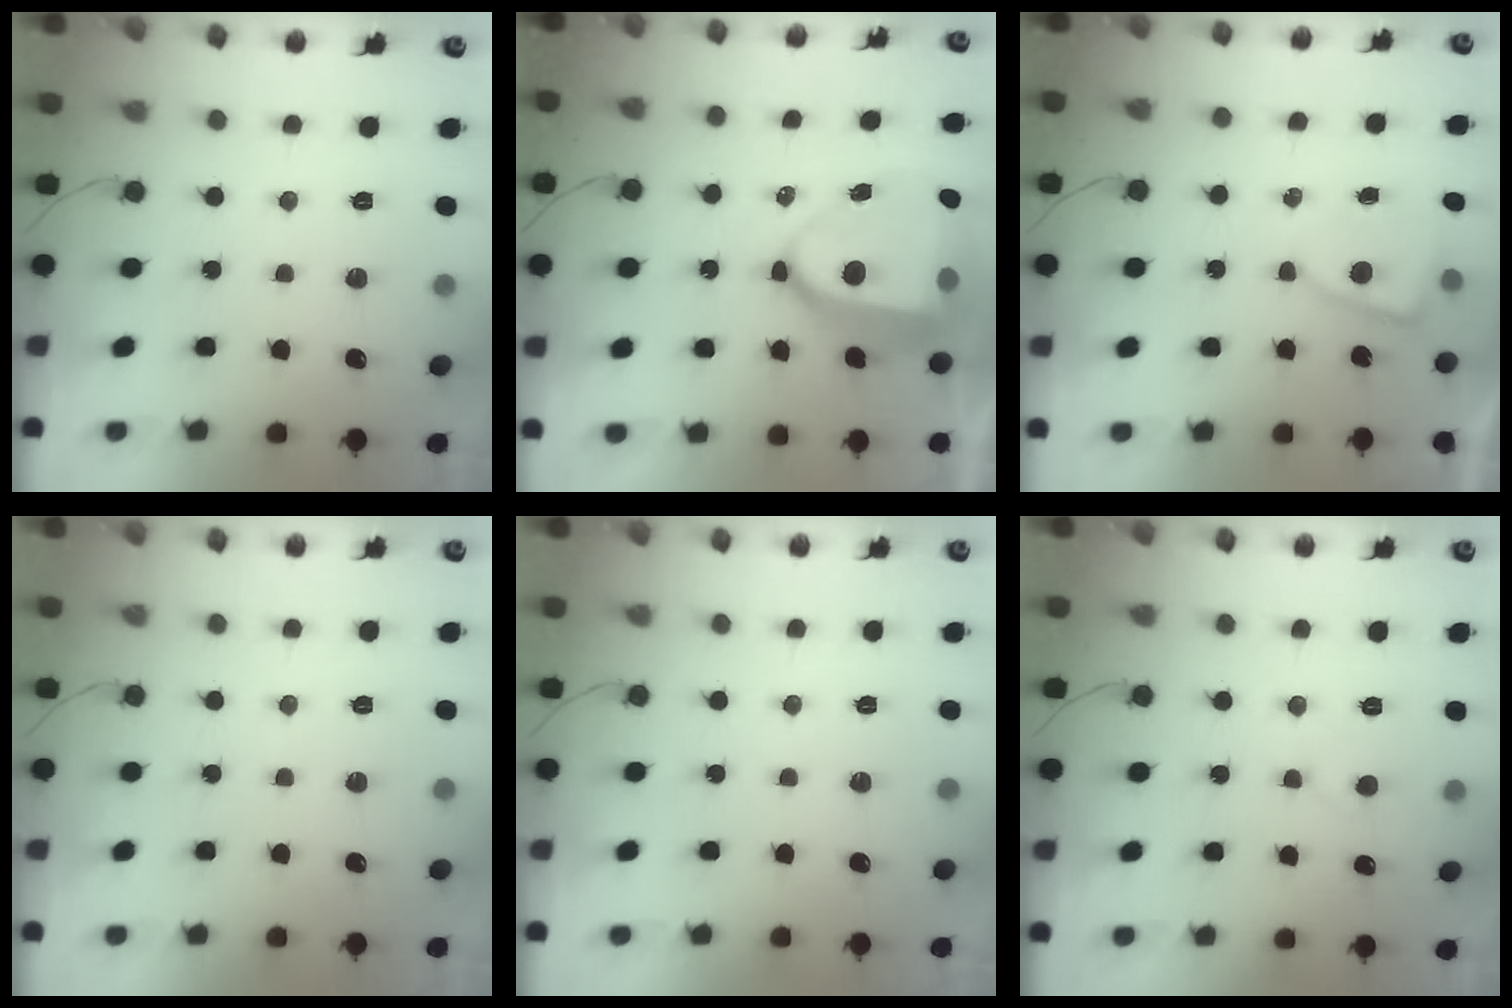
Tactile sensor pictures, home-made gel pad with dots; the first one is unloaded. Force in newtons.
{"total": 13.2, "press": 13.1, "slide": 1.8}
{"total": 3.0, "press": 3.0, "slide": 0.4}
{"total": 0.0}
{"total": 0.0}
{"total": 3.8, "press": 3.8, "slide": 0.5}